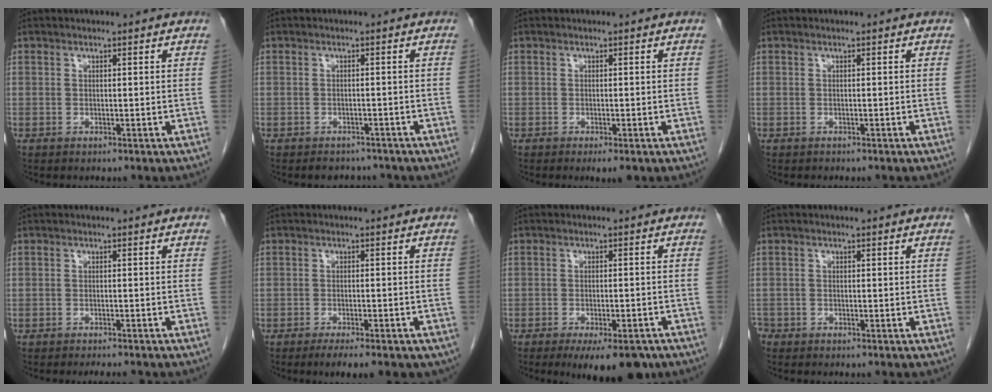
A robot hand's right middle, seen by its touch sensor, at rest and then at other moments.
{"total": 3.4, "force": [-3.0, 1.5, 0.2], "torque": [0.003, 0.002, -0.041]}
{"total": 2.3, "force": [-1.4, 0.7, 1.6], "torque": [-0.018, -0.004, -0.017]}
{"total": 0.0}
{"total": 3.2, "force": [-2.9, 0.4, 1.4], "torque": [-0.015, -0.005, -0.037]}
{"total": 8.6, "force": [-6.2, 2.3, 5.4], "torque": [-0.058, -0.007, -0.080]}
{"total": 9.5, "force": [-6.9, 2.9, 5.8], "torque": [-0.069, -0.009, -0.098]}
{"total": 1.8, "force": [-1.5, 1.1, 0.3], "torque": [-0.011, 0.000, -0.027]}